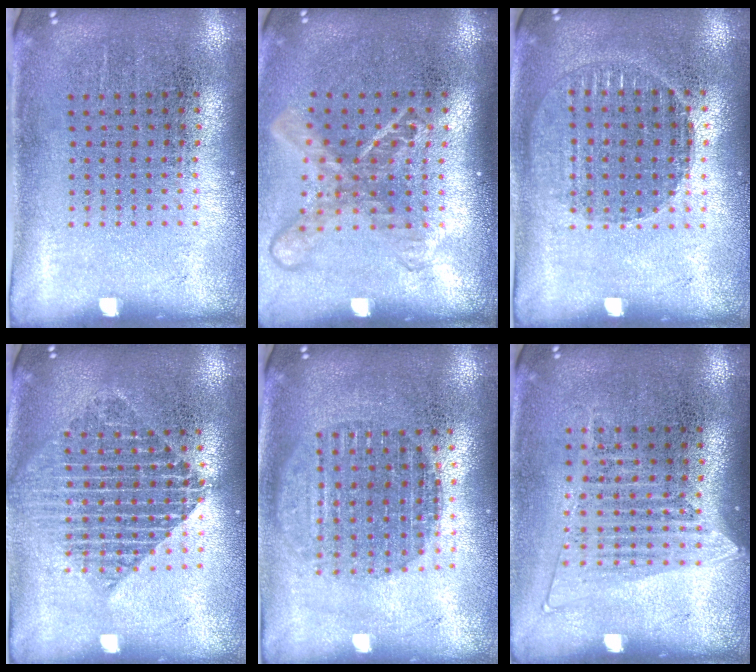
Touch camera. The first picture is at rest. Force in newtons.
{"total": 1.8, "press": 1.3, "slide": 1.2}
{"total": 1.2, "press": 1.2, "slide": 0.3}
{"total": 1.9, "press": 1.5, "slide": 1.1}
{"total": 1.7, "press": 1.4, "slide": 0.9}
{"total": 1.4, "press": 1.3, "slide": 0.6}